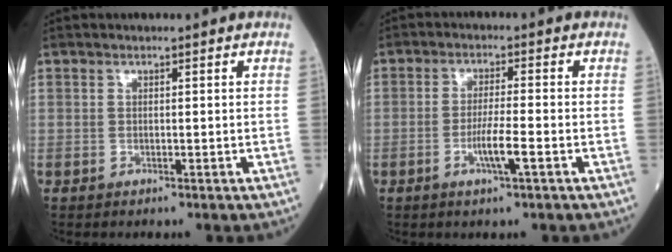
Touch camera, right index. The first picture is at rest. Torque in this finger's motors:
{"motor_torque": [0.78, -0.36, 0.43, 0.11]}